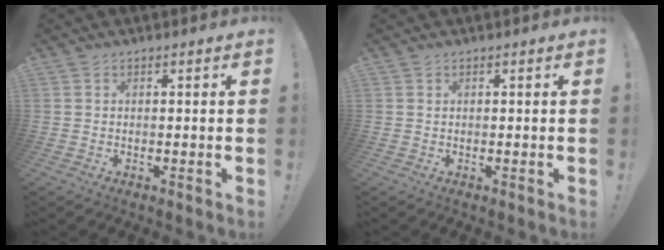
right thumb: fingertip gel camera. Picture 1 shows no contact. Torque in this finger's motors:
{"motor_torque": [-0.06, 0.20, 0.16, -0.03, -0.02]}